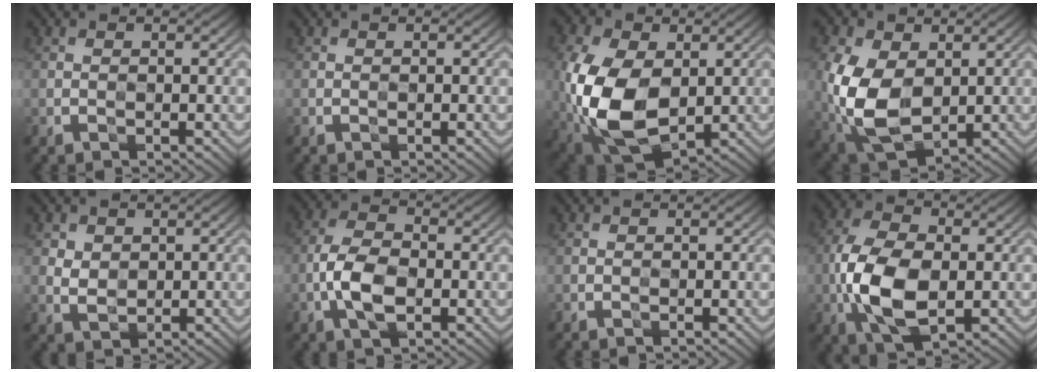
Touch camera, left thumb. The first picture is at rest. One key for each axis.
{"total": 0.0}
{"total": 15.0, "fx": -1.0, "fy": 9.6, "fz": 11.5, "tx": -0.283, "ty": -0.019, "tz": -0.018}
{"total": 13.3, "fx": 0.0, "fy": 8.7, "fz": 10.0, "tx": -0.263, "ty": -0.012, "tz": 0.001}
{"total": 2.7, "fx": 1.2, "fy": 2.1, "fz": 1.2, "tx": -0.032, "ty": -0.004, "tz": 0.021}
{"total": 6.5, "fx": -1.8, "fy": 3.4, "fz": 5.3, "tx": -0.114, "ty": 0.003, "tz": -0.043}
{"total": 0.0}
{"total": 11.3, "fx": -1.7, "fy": 6.2, "fz": 9.2, "tx": -0.215, "ty": -0.006, "tz": -0.033}